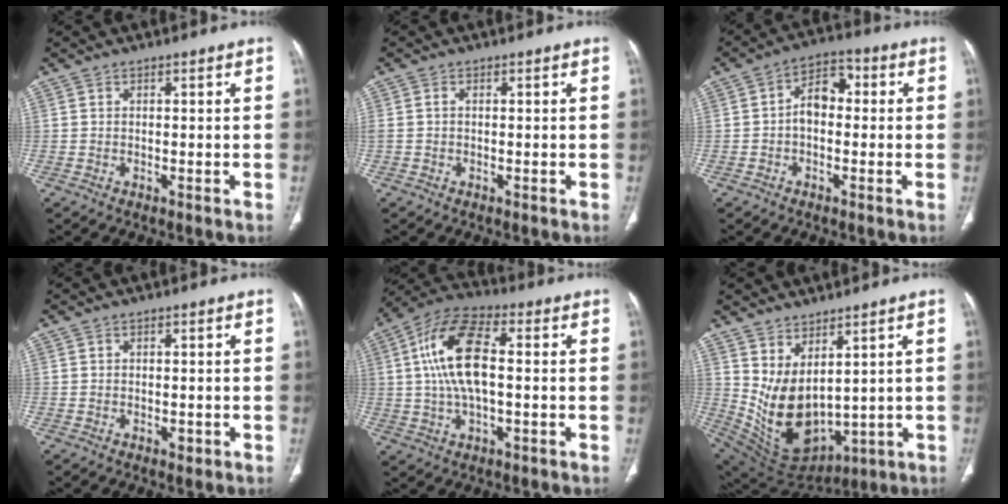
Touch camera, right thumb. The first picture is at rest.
{"total": 1.1, "force": [0.0, 0.7, 0.8], "torque": [-0.024, 0.003, 0.000]}
{"total": 6.7, "force": [-0.2, 4.4, 5.0], "torque": [-0.066, 0.025, -0.015]}
{"total": 1.3, "force": [-0.3, 0.8, 0.9], "torque": [-0.008, 0.000, 0.000]}
{"total": 14.4, "force": [1.4, 6.4, 12.8], "torque": [-0.257, 0.024, 0.022]}
{"total": 12.7, "force": [3.8, 6.9, 9.9], "torque": [-0.161, -0.042, 0.109]}